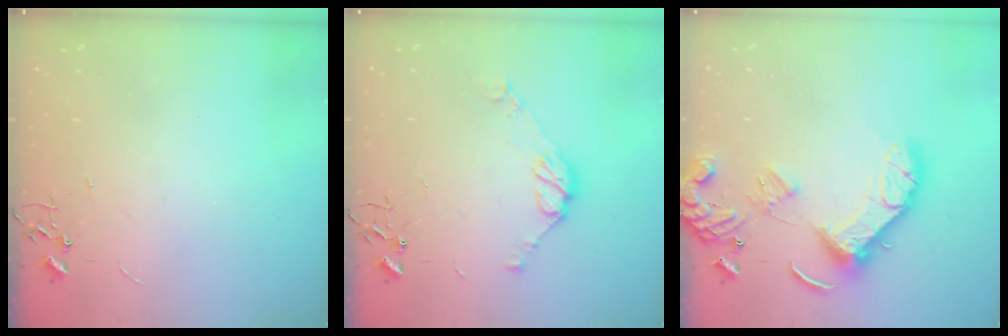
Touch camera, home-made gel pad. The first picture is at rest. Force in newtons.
{"total": 9.0, "press": 9.0, "slide": 0.7}
{"total": 15.1, "press": 15.0, "slide": 1.8}